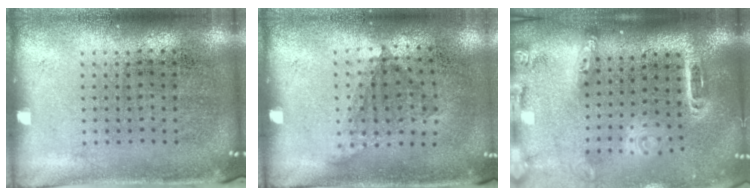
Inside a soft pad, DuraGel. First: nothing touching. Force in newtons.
{"total": 1.1, "press": 0.8, "slide": 0.7}
{"total": 2.5, "press": 1.9, "slide": 1.7}